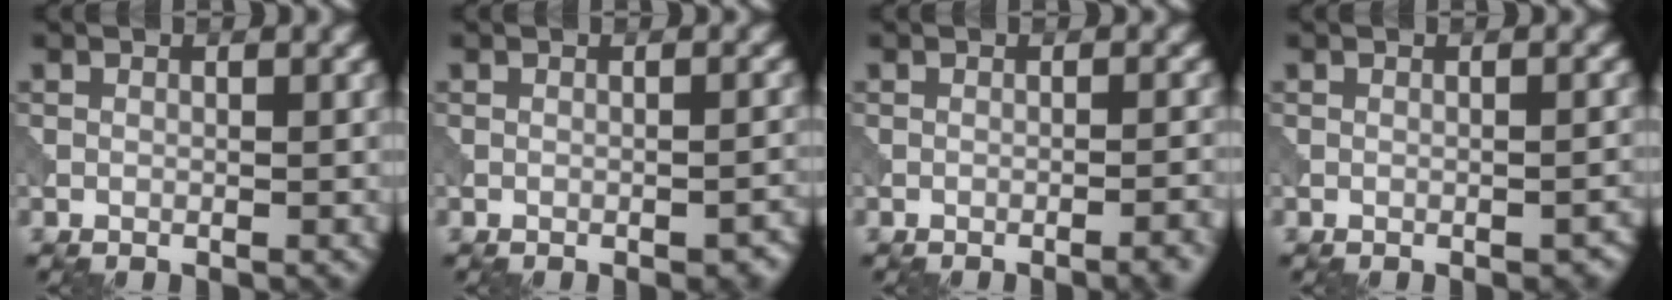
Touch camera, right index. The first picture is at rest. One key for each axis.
{"total": 2.1, "fx": -1.4, "fy": 0.6, "fz": 1.5, "tx": -0.018, "ty": 0.004, "tz": -0.015}
{"total": 2.2, "fx": -1.4, "fy": 0.4, "fz": 1.6, "tx": -0.015, "ty": 0.009, "tz": -0.024}
{"total": 1.6, "fx": -1.1, "fy": 0.5, "fz": 1.0, "tx": -0.012, "ty": 0.004, "tz": -0.010}